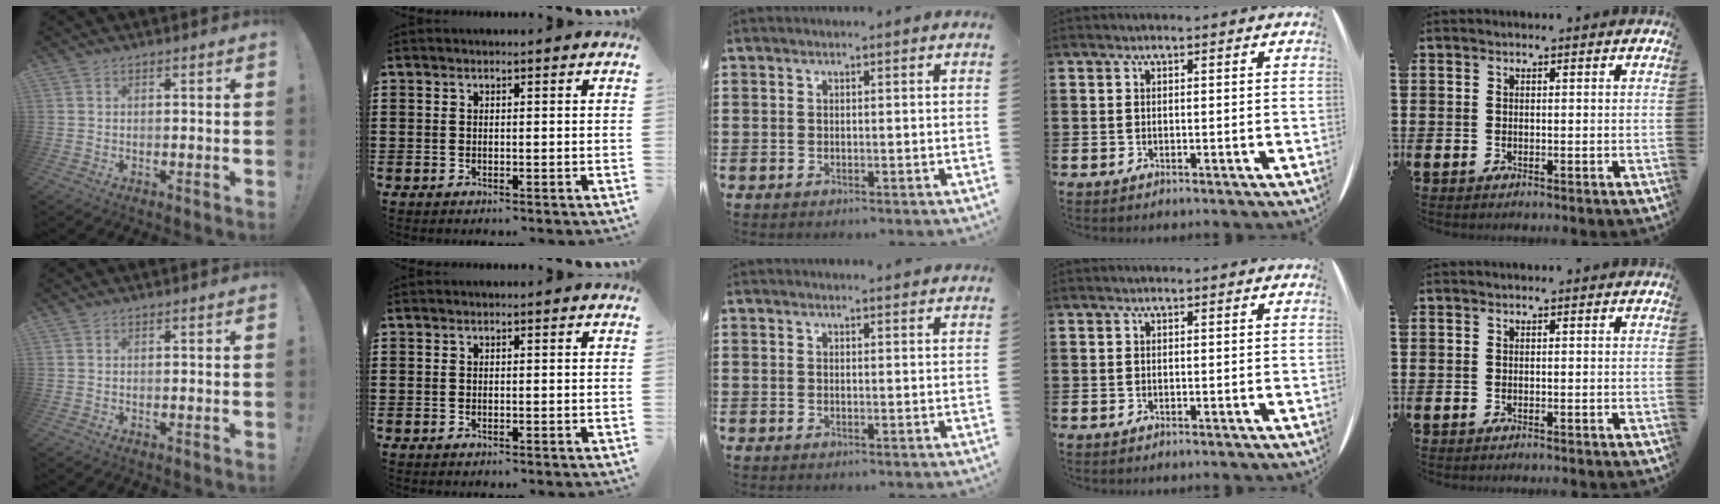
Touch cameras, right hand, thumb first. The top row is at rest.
{"middle": {"total": 1.2, "force": [1.2, 0.0, 0.0], "torque": [0.004, -0.006, 0.022]}}